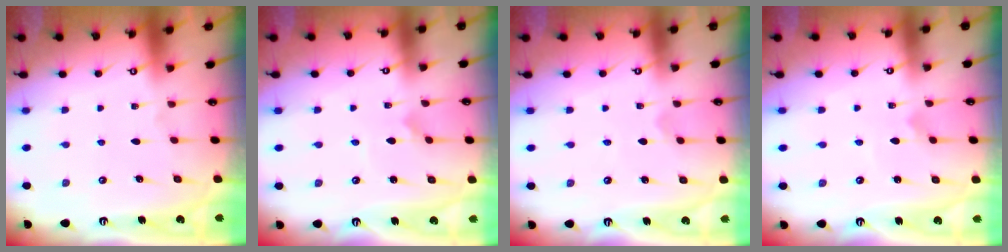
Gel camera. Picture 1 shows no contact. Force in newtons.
{"total": 2.3, "press": 2.3, "slide": 0.2}
{"total": 1.0, "press": 1.0, "slide": 0.3}
{"total": 1.7, "press": 1.7, "slide": 0.1}